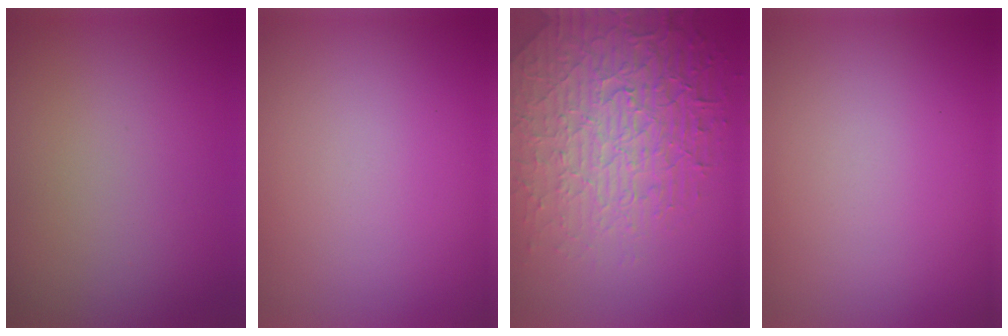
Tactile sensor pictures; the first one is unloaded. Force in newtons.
{"total": 0.0}
{"total": 7.8, "press": 5.9, "slide": 5.1}
{"total": 0.0}